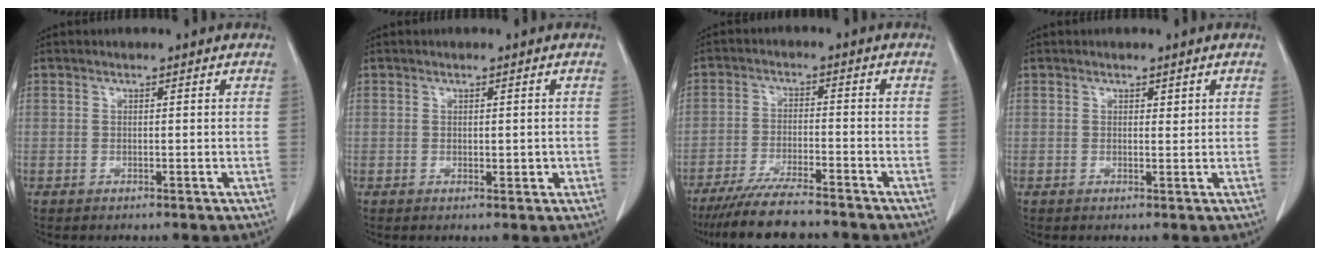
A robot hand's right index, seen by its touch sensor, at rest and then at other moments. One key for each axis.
{"total": 1.5, "fx": 0.0, "fy": 0.9, "fz": 1.2, "tx": -0.010, "ty": 0.000, "tz": 0.005}
{"total": 9.8, "fx": -8.7, "fy": 0.8, "fz": 4.6, "tx": -0.072, "ty": -0.026, "tz": -0.141}
{"total": 0.7, "fx": 0.4, "fy": 0.3, "fz": 0.4, "tx": -0.001, "ty": -0.003, "tz": 0.005}